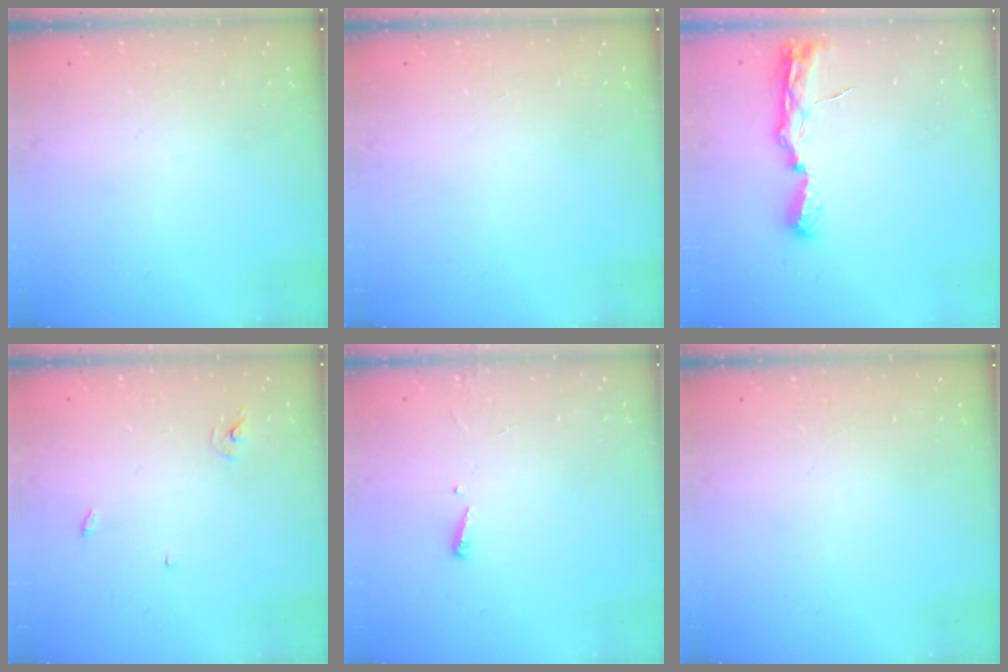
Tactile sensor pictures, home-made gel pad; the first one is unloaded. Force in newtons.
{"total": 0.0}
{"total": 7.6, "press": 7.6, "slide": 0.9}
{"total": 2.4, "press": 2.4, "slide": 0.1}
{"total": 2.4, "press": 2.4, "slide": 0.2}
{"total": 0.0}